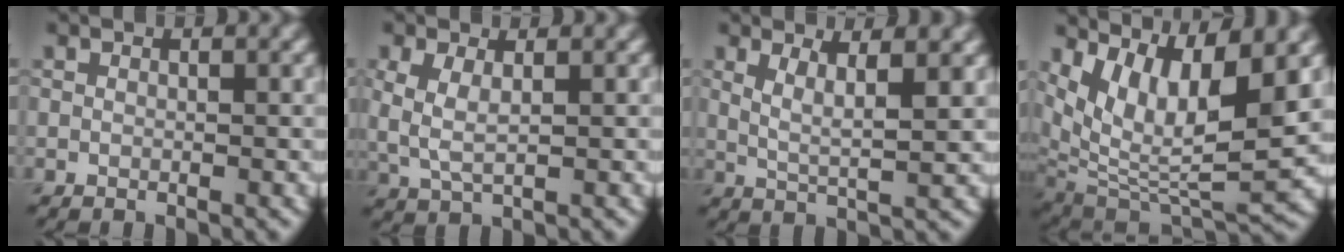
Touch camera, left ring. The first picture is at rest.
{"total": 2.9, "force": [0.5, 1.4, 2.5], "torque": [-0.066, 0.000, 0.011]}
{"total": 3.6, "force": [1.5, 0.8, 3.1], "torque": [-0.056, -0.006, 0.029]}
{"total": 9.0, "force": [4.0, 3.3, 7.4], "torque": [-0.144, -0.017, 0.083]}